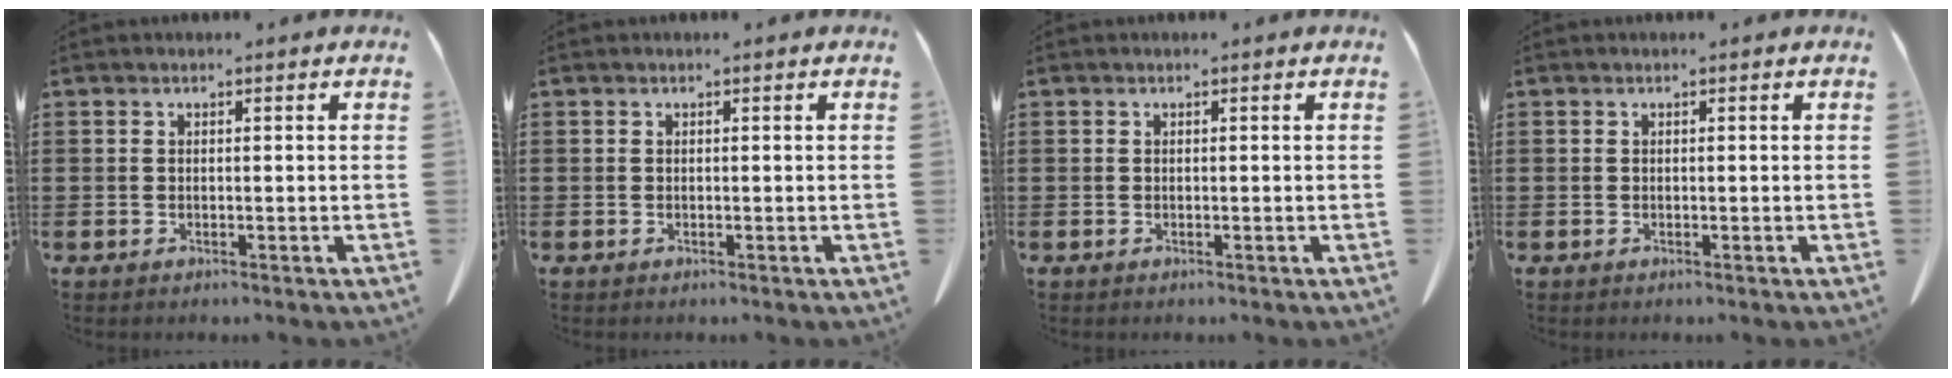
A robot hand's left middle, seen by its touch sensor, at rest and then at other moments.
{"total": 0.0}
{"total": 0.0}
{"total": 0.0}